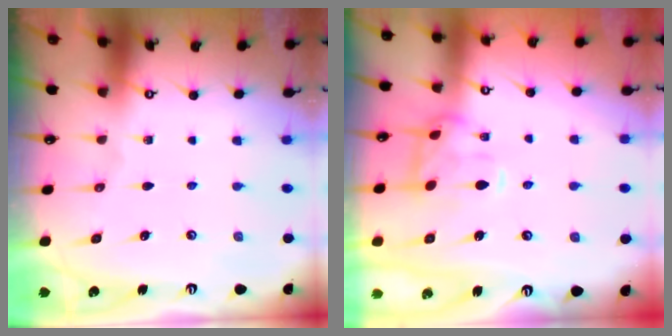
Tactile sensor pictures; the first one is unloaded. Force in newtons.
{"total": 2.5, "press": 2.4, "slide": 0.6}